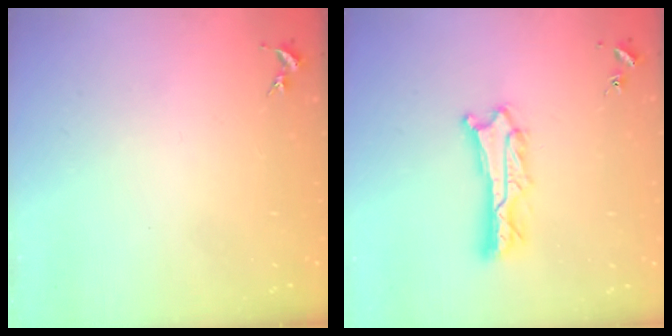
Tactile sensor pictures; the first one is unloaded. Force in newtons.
{"total": 3.2, "press": 3.2, "slide": 0.4}